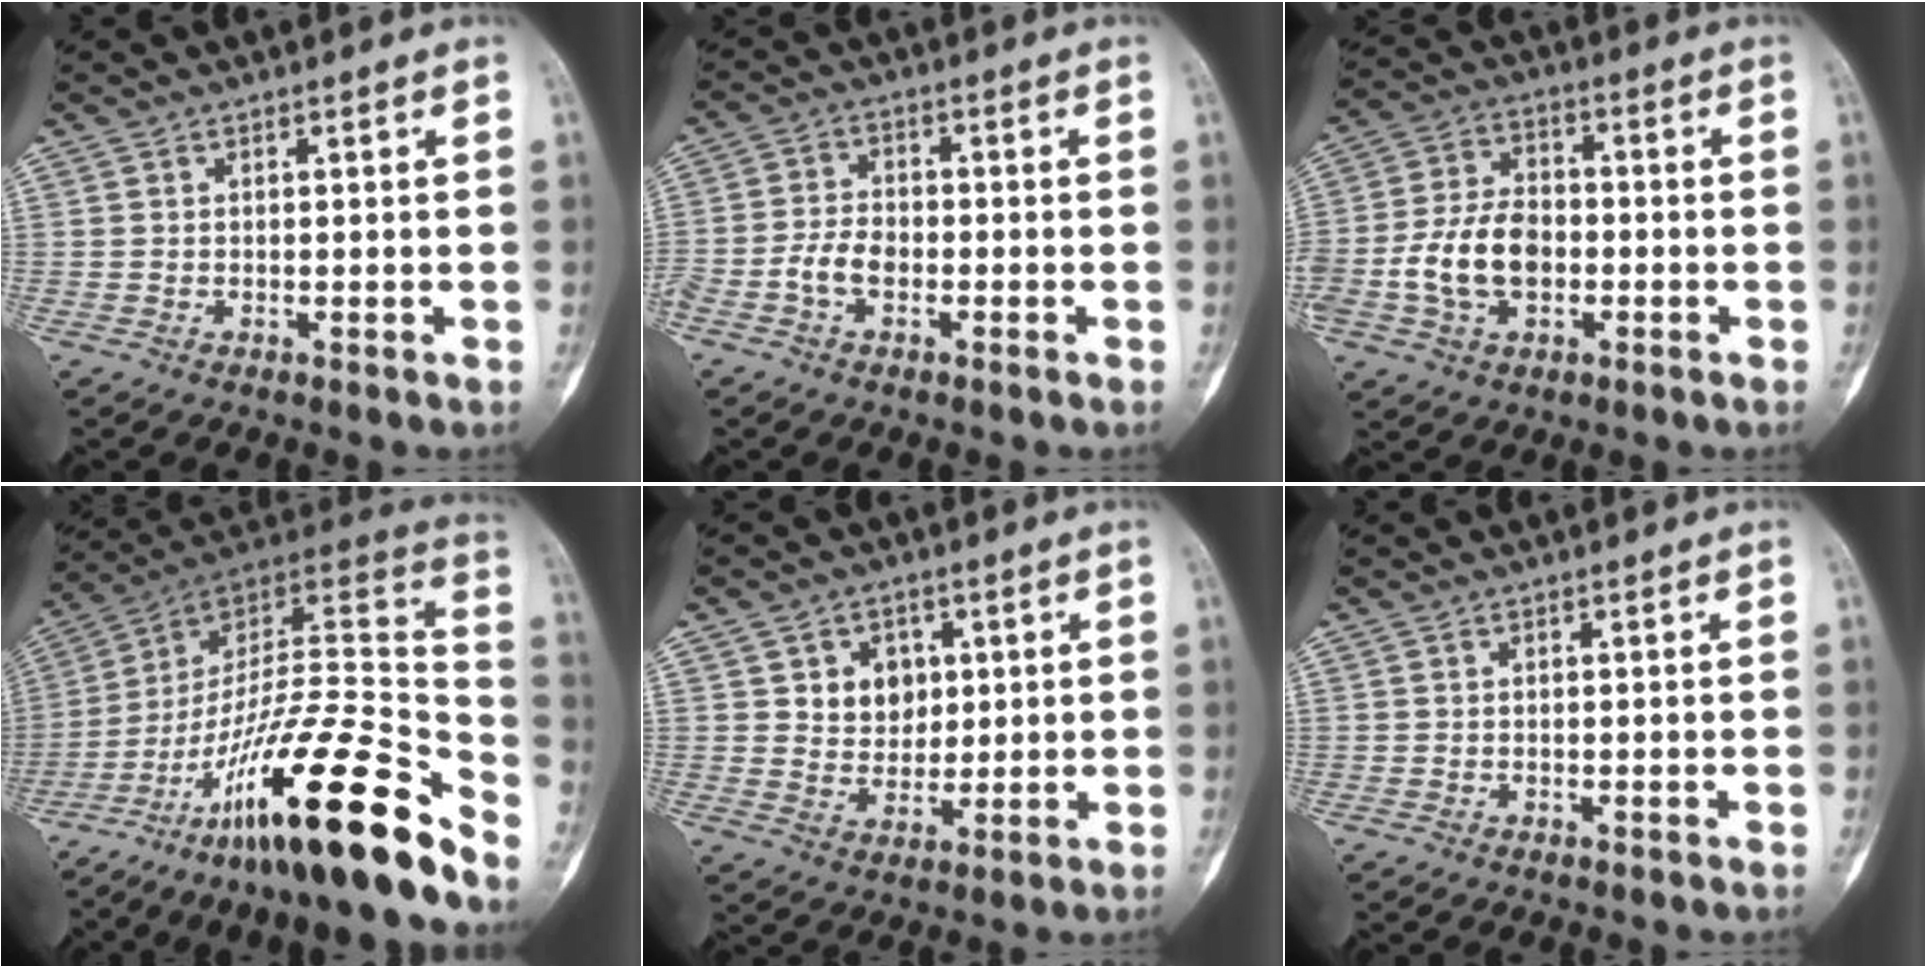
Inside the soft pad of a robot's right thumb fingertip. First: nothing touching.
{"total": 4.7, "force": [-1.9, 2.9, 3.1], "torque": [-0.057, 0.020, -0.041]}
{"total": 11.7, "force": [-2.4, 8.0, 8.2], "torque": [-0.144, 0.028, -0.048]}
{"total": 31.0, "force": [-20.2, 5.6, 22.8], "torque": [-0.310, 0.089, -0.335]}
{"total": 6.8, "force": [2.0, 5.6, 3.3], "torque": [-0.018, -0.009, 0.037]}
{"total": 0.0}